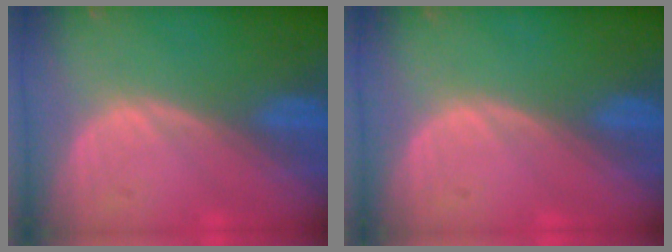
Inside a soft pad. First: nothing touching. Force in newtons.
{"total": 0.0}